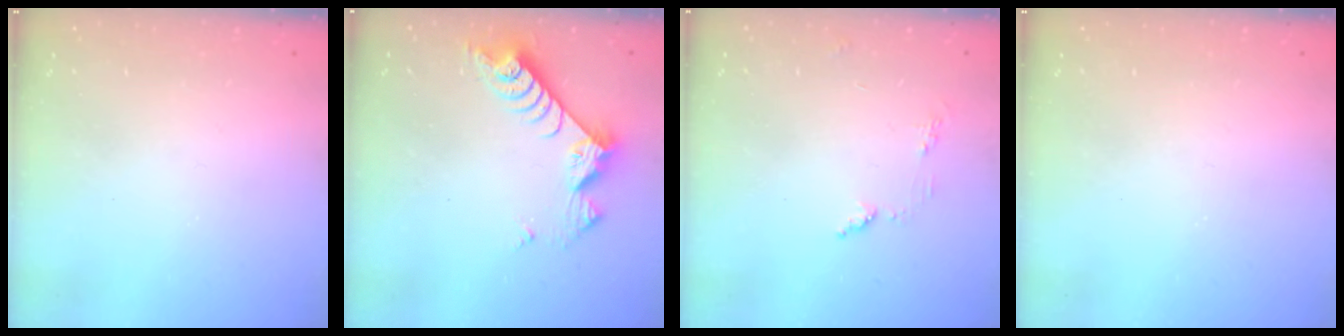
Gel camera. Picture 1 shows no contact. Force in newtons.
{"total": 7.6, "press": 7.6, "slide": 0.4}
{"total": 5.3, "press": 5.2, "slide": 0.6}
{"total": 0.0}